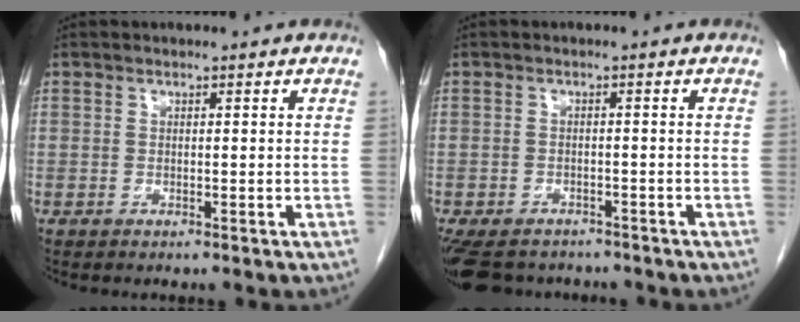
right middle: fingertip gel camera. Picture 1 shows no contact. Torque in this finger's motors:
{"motor_torque": [0.00, -0.21, -0.03, 0.02]}